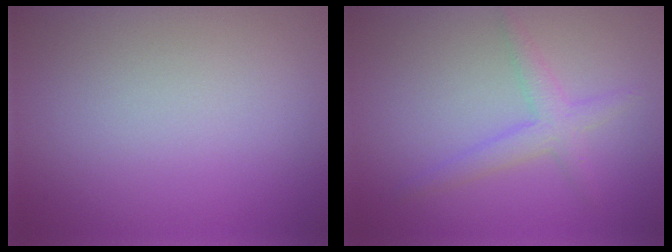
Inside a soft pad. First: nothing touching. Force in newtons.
{"total": 2.4, "press": 2.4, "slide": 0.1}